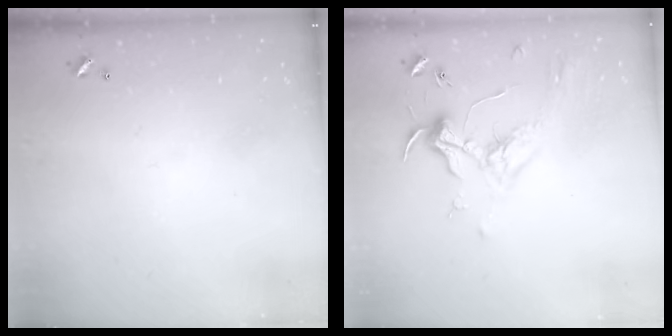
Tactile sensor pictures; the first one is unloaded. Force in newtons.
{"total": 1.8, "press": 1.7, "slide": 0.8}